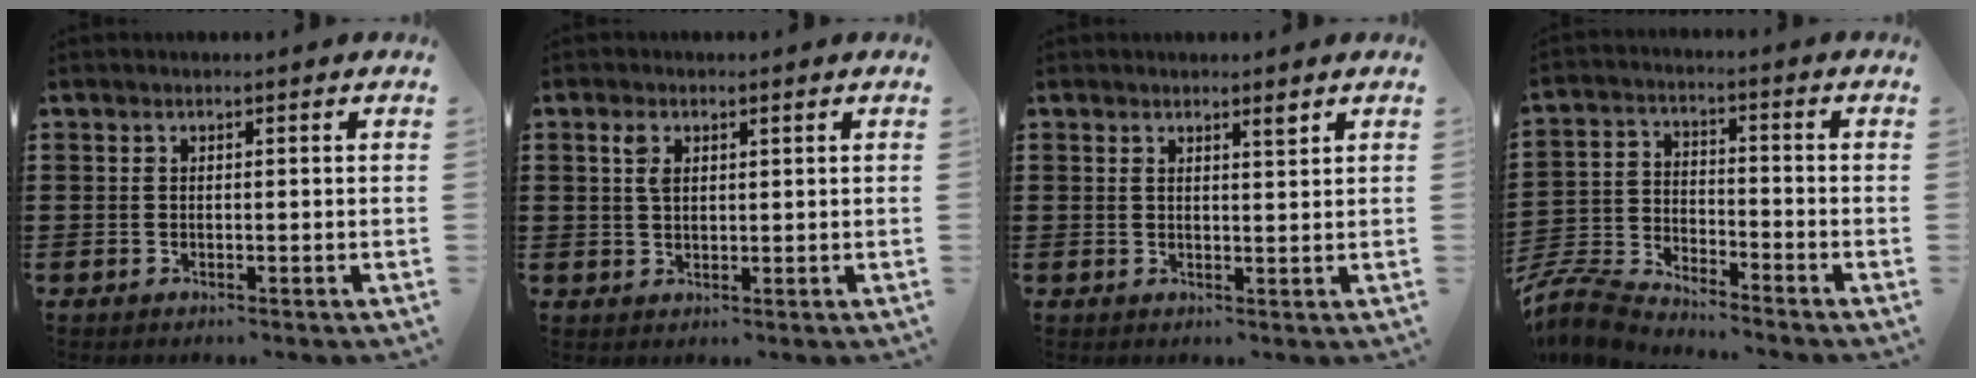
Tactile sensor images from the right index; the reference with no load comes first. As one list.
[{"total": 2.6, "force": [1.0, 1.3, 2.0], "torque": [-0.044, 0.005, 0.017]}, {"total": 1.8, "force": [1.3, 0.2, 1.3], "torque": [-0.018, -0.002, 0.021]}, {"total": 6.7, "force": [-6.6, 0.7, 1.3], "torque": [-0.058, -0.006, -0.139]}]